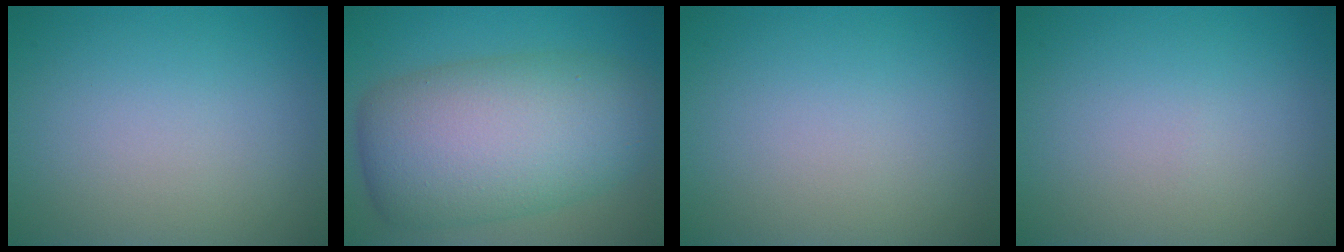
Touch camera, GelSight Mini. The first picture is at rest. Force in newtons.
{"total": 11.1, "press": 11.1, "slide": 0.4}
{"total": 0.0}
{"total": 0.0}